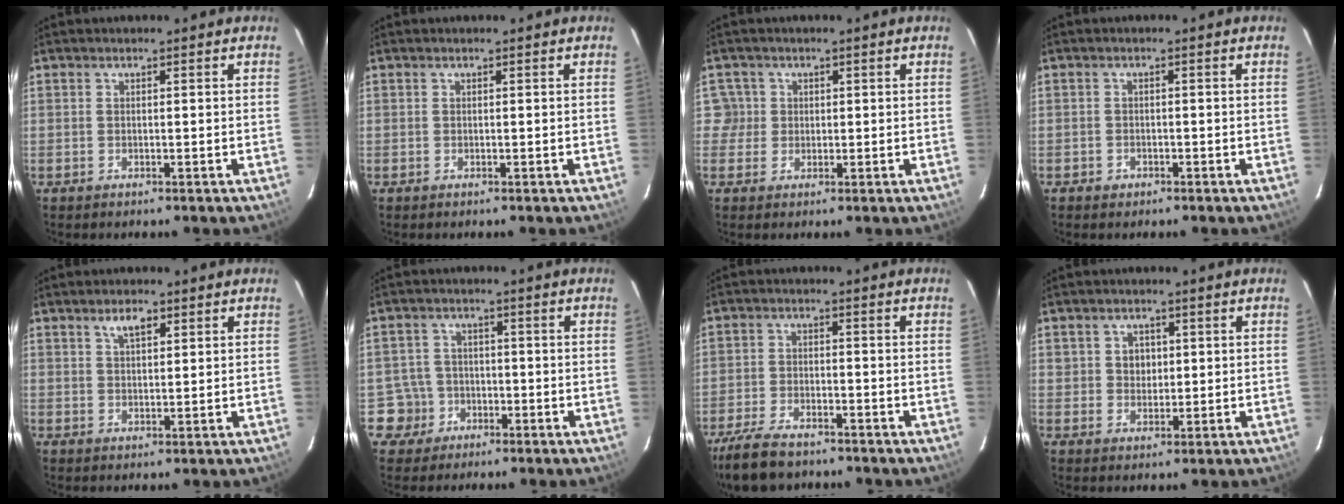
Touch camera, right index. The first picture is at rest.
{"total": 0.0}
{"total": 3.0, "force": [0.3, 2.9, -0.1], "torque": [0.025, 0.026, 0.006]}
{"total": 1.9, "force": [-1.1, 1.5, 0.3], "torque": [-0.006, 0.004, -0.014]}
{"total": 3.4, "force": [2.0, 1.4, 2.3], "torque": [-0.038, 0.008, 0.036]}
{"total": 5.2, "force": [-2.1, 4.7, -0.1], "torque": [-0.006, 0.024, -0.036]}
{"total": 10.2, "force": [-8.1, 3.8, 4.8], "torque": [-0.126, -0.017, -0.147]}
{"total": 3.4, "force": [0.7, 3.1, 1.2], "torque": [-0.018, 0.011, 0.015]}